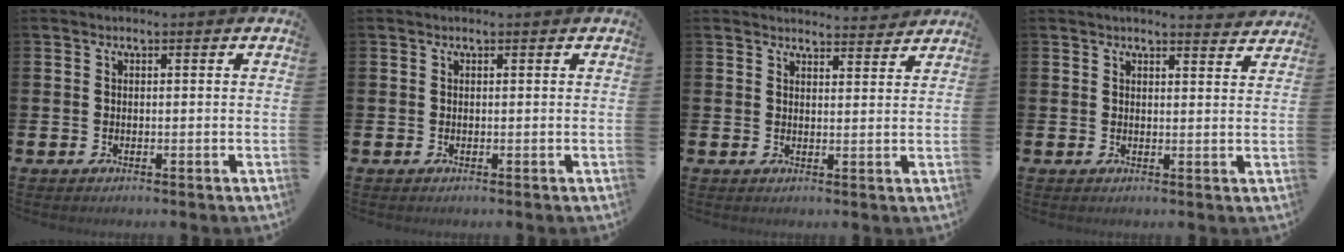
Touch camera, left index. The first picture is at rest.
{"total": 0.0}
{"total": 3.3, "force": [3.3, 0.1, 0.0], "torque": [0.003, -0.023, 0.058]}
{"total": 3.0, "force": [3.0, 0.2, 0.4], "torque": [-0.003, -0.018, 0.051]}